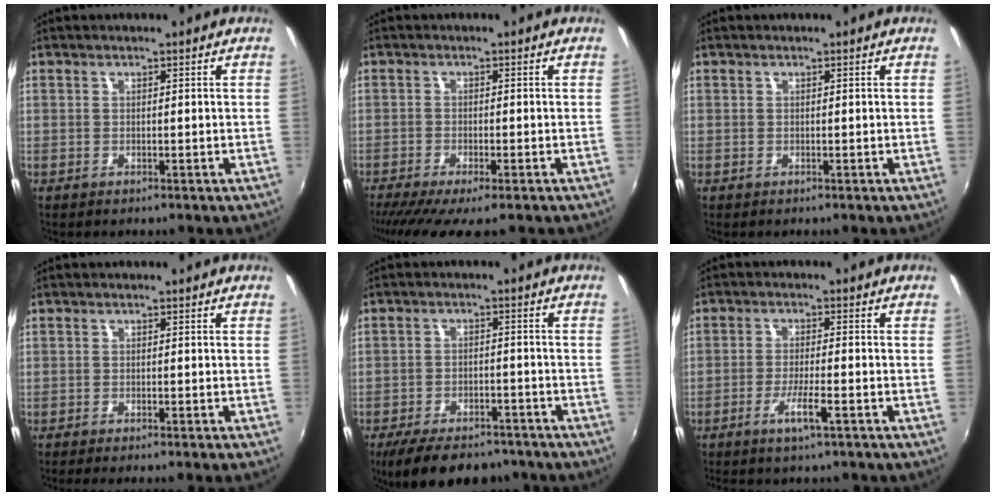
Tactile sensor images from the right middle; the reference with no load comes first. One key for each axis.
{"total": 8.6, "fx": -6.6, "fy": 1.1, "fz": 5.4, "tx": -0.117, "ty": -0.038, "tz": -0.107}
{"total": 0.0}
{"total": 2.7, "fx": -2.3, "fy": -0.4, "fz": 1.3, "tx": -0.030, "ty": -0.010, "tz": -0.033}
{"total": 13.9, "fx": -10.8, "fy": 5.8, "fz": 6.5, "tx": -0.142, "ty": -0.011, "tz": -0.157}
{"total": 4.4, "fx": -2.9, "fy": 0.2, "fz": 3.3, "tx": -0.072, "ty": -0.007, "tz": -0.053}